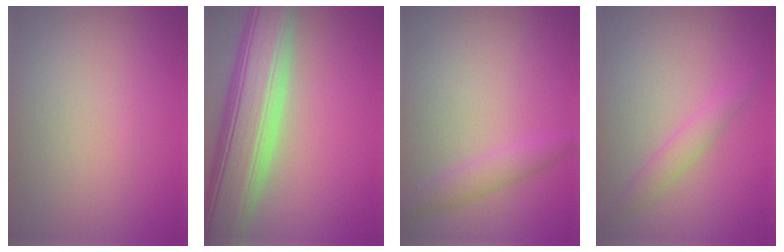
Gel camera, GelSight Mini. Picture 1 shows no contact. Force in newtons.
{"total": 10.9, "press": 10.9, "slide": 0.9}
{"total": 2.0, "press": 2.0, "slide": 0.3}
{"total": 1.8, "press": 1.8, "slide": 0.0}